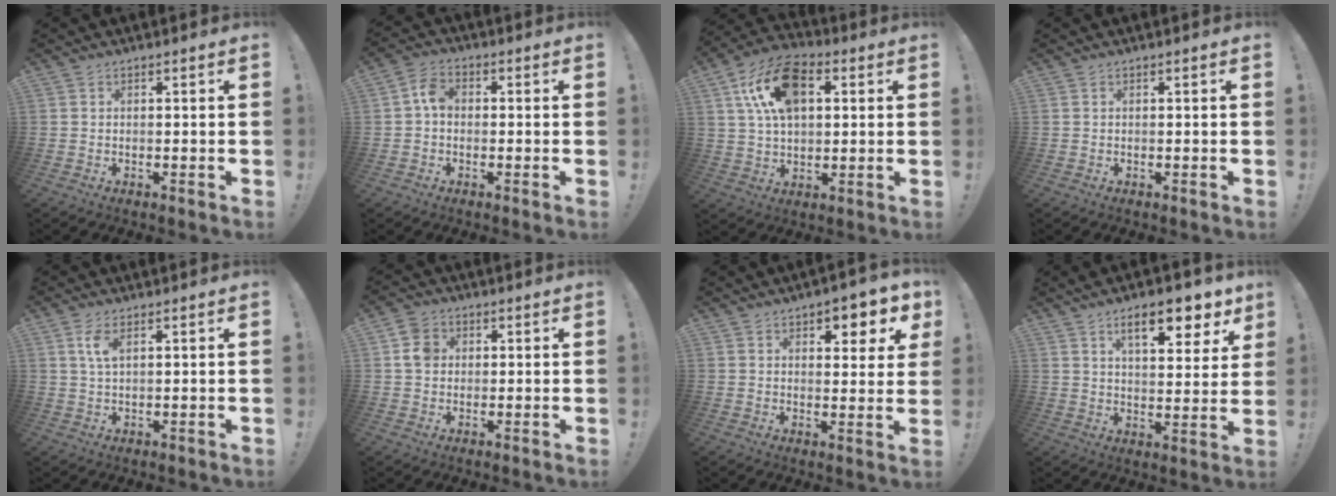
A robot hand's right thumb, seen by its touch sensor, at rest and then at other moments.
{"total": 5.3, "force": [-0.3, 3.6, 3.9], "torque": [-0.077, 0.017, -0.004]}
{"total": 16.8, "force": [5.8, 10.3, 11.8], "torque": [-0.204, -0.001, 0.106]}
{"total": 0.0}
{"total": 4.2, "force": [1.7, 1.6, 3.5], "torque": [-0.066, 0.001, 0.027]}
{"total": 6.1, "force": [1.0, 5.1, 3.2], "torque": [-0.047, 0.011, 0.021]}
{"total": 5.9, "force": [3.7, 2.8, 3.6], "torque": [-0.030, -0.027, 0.059]}
{"total": 12.6, "force": [7.4, 4.3, 9.3], "torque": [-0.132, -0.035, 0.121]}